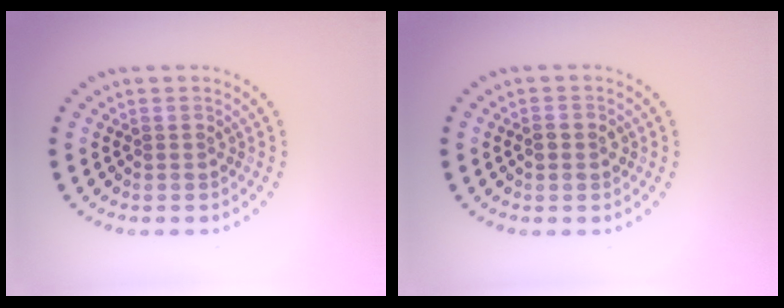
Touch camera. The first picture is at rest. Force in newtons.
{"total": 1.3, "press": 1.3, "slide": 0.3}